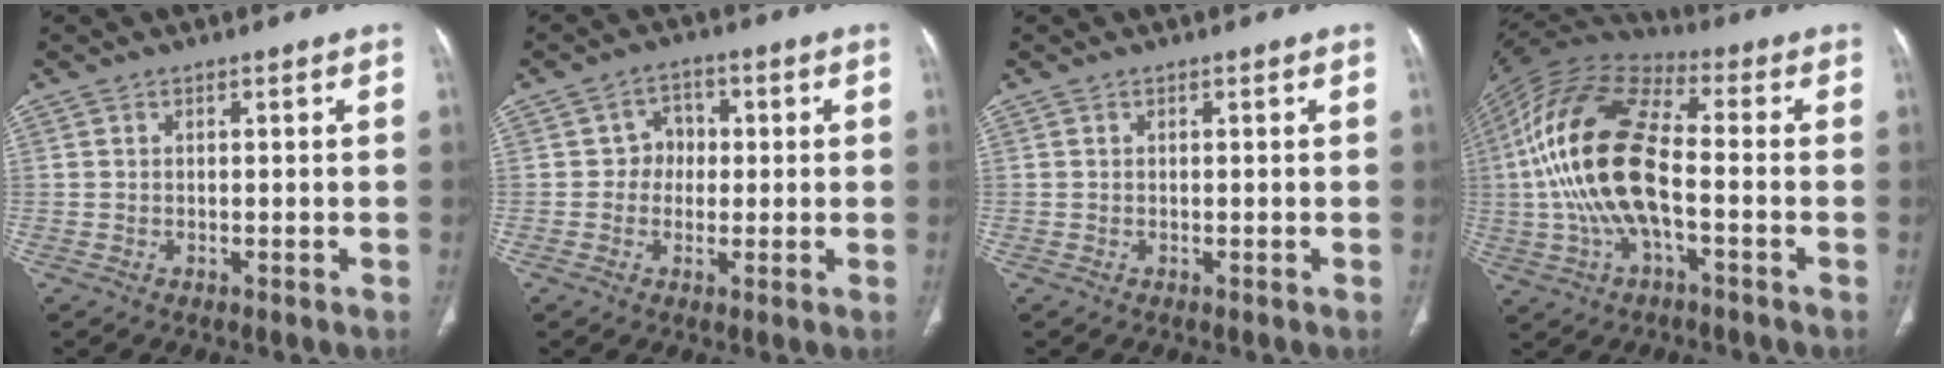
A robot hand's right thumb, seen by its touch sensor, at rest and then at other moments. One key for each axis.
{"total": 4.7, "fx": 0.2, "fy": 4.2, "fz": 2.0, "tx": 0.004, "ty": 0.012, "tz": -0.005}
{"total": 0.0}
{"total": 19.8, "fx": -1.9, "fy": 8.9, "fz": 17.6, "tx": -0.360, "ty": 0.029, "tz": -0.038}